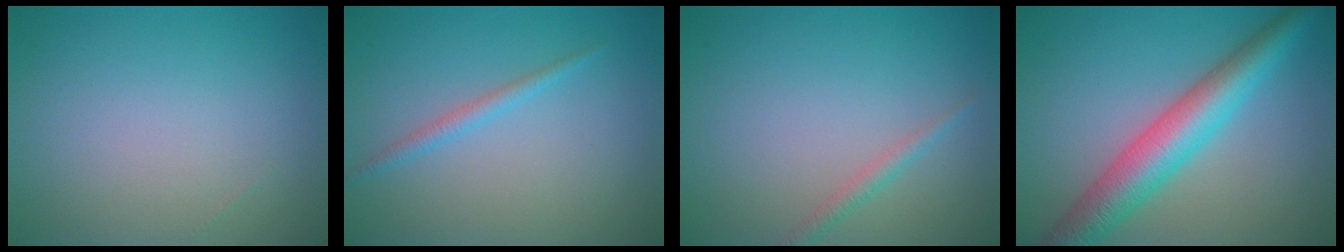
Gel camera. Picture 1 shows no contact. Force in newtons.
{"total": 1.3, "press": 1.3, "slide": 0.1}
{"total": 1.2, "press": 1.2, "slide": 0.1}
{"total": 6.6, "press": 6.6, "slide": 0.1}